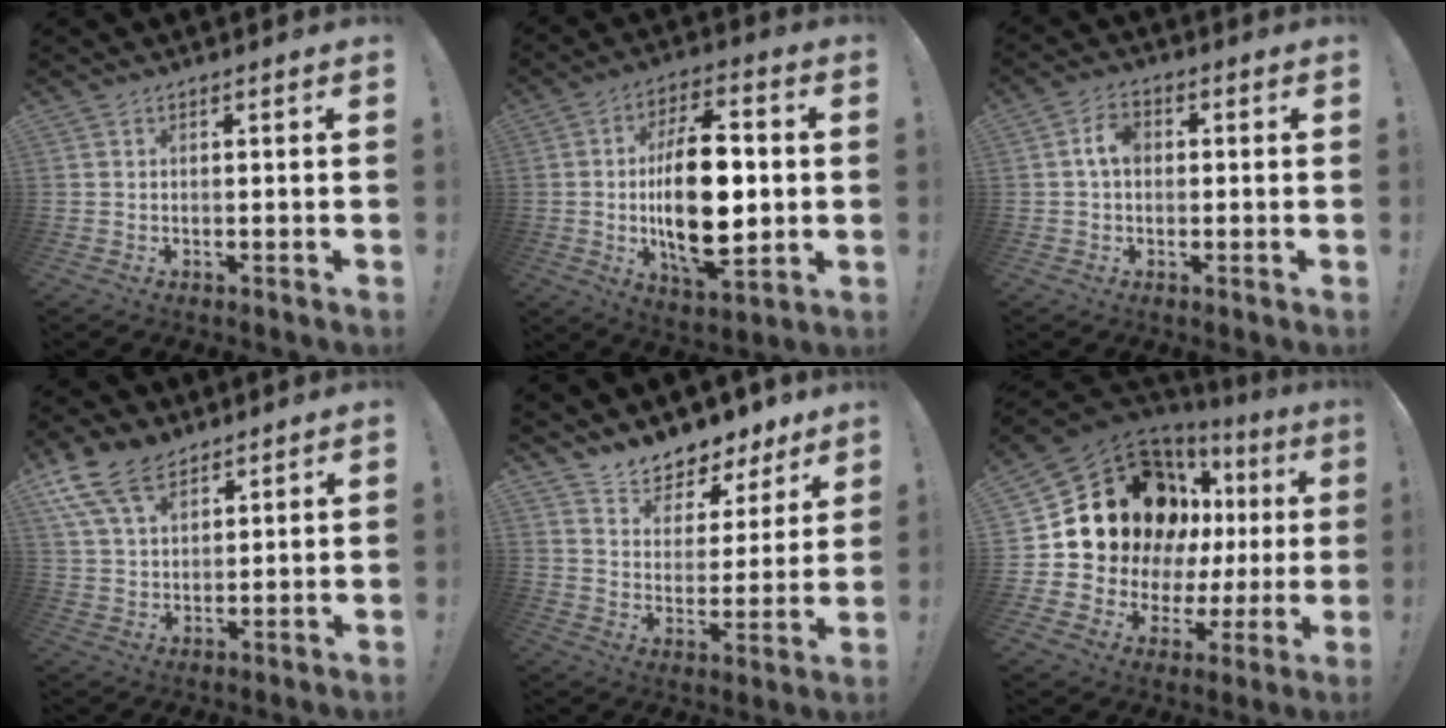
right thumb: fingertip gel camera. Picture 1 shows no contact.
{"total": 21.0, "force": [-0.8, 10.1, 18.3], "torque": [-0.318, -0.003, -0.013]}
{"total": 5.4, "force": [0.5, 3.5, 4.0], "torque": [-0.074, 0.015, 0.009]}
{"total": 13.3, "force": [8.9, 7.5, 6.6], "torque": [-0.117, -0.043, 0.170]}
{"total": 8.1, "force": [7.2, 3.6, 0.7], "torque": [-0.019, -0.076, 0.132]}
{"total": 20.5, "force": [8.8, 14.1, 12.0], "torque": [-0.193, -0.058, 0.192]}